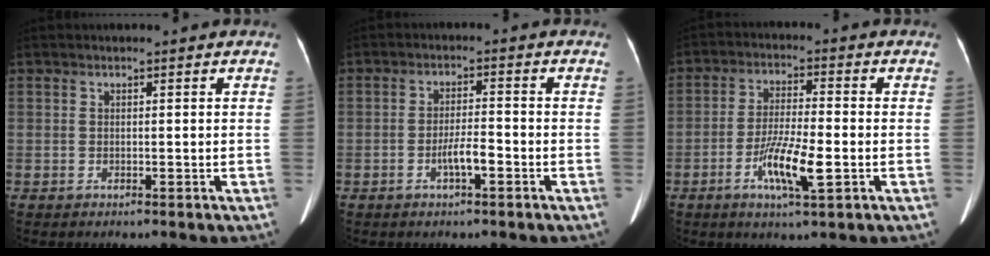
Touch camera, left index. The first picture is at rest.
{"total": 3.6, "force": [-1.7, 0.6, 3.2], "torque": [-0.059, 0.002, -0.030]}
{"total": 8.2, "force": [-2.8, 1.0, 7.6], "torque": [-0.146, -0.008, -0.052]}